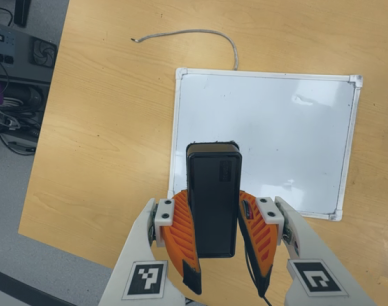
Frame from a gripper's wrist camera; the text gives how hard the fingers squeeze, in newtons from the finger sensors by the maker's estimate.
{"total": 8.1, "left": 6.9, "right": 9.3}